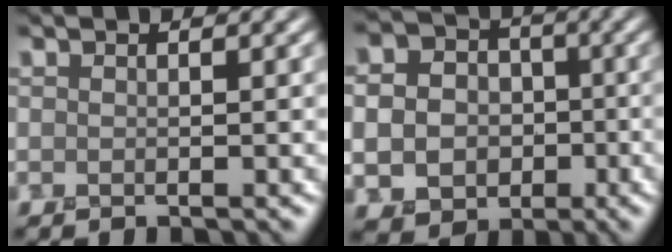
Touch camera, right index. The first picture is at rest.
{"total": 7.3, "force": [-0.9, 6.3, 3.4], "torque": [-0.063, -0.005, -0.023]}